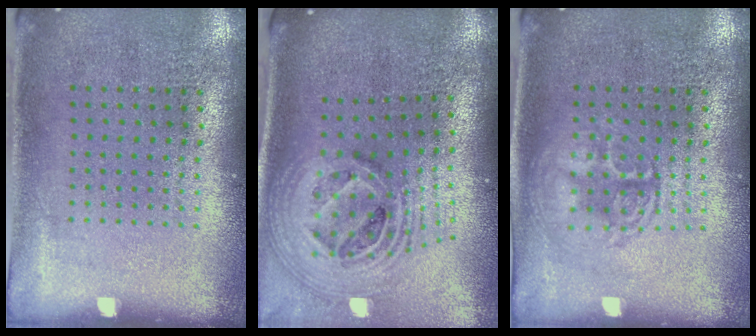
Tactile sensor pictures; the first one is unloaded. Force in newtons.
{"total": 2.8, "press": 1.9, "slide": 2.1}
{"total": 1.3, "press": 1.3, "slide": 0.1}